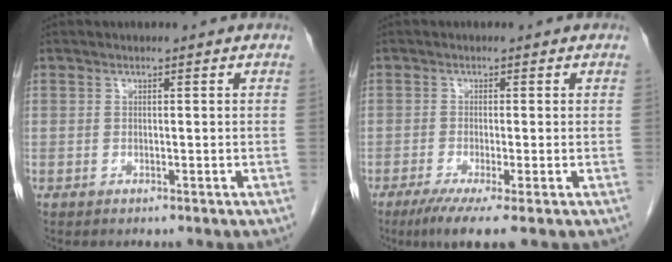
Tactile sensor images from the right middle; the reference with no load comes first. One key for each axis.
{"total": 5.3, "fx": -3.2, "fy": 0.1, "fz": 4.2, "tx": -0.068, "ty": -0.016, "tz": -0.056}